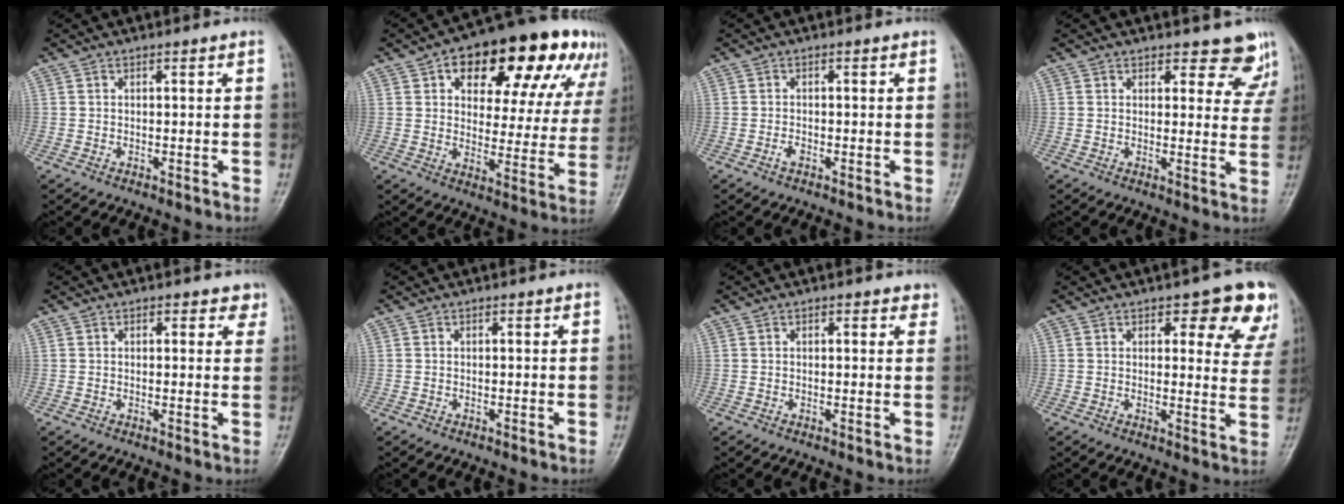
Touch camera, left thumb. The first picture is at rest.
{"total": 23.9, "force": [12.2, 12.2, 16.5], "torque": [-0.174, 0.010, 0.171]}
{"total": 1.1, "force": [-0.6, 0.5, 0.7], "torque": [-0.016, 0.000, -0.014]}
{"total": 7.4, "force": [6.3, 3.3, 2.0], "torque": [0.023, -0.039, 0.057]}
{"total": 2.8, "force": [1.8, 1.4, 1.6], "torque": [-0.002, -0.007, 0.019]}
{"total": 0.0}
{"total": 2.0, "force": [1.3, 1.1, 1.1], "torque": [0.003, -0.004, 0.011]}
{"total": 10.6, "force": [6.5, 4.6, 7.0], "torque": [-0.032, -0.033, 0.066]}